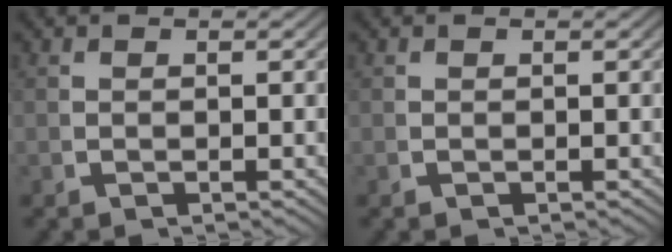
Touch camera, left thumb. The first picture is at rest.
{"total": 0.0}